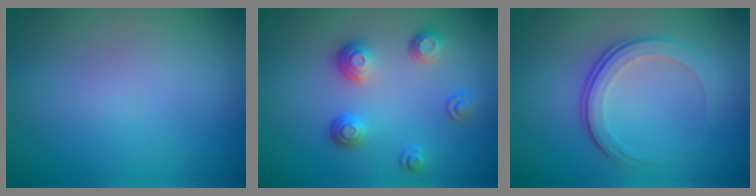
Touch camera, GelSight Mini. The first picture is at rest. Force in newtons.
{"total": 3.5, "press": 2.7, "slide": 2.3}
{"total": 3.7, "press": 2.6, "slide": 2.6}